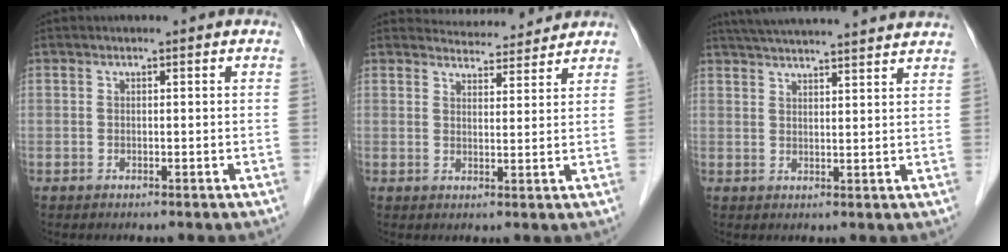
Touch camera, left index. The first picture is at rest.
{"total": 6.1, "force": [6.0, 1.1, 0.0], "torque": [-0.002, 0.008, 0.076]}
{"total": 18.2, "force": [16.8, 0.6, 6.8], "torque": [-0.114, 0.026, 0.227]}